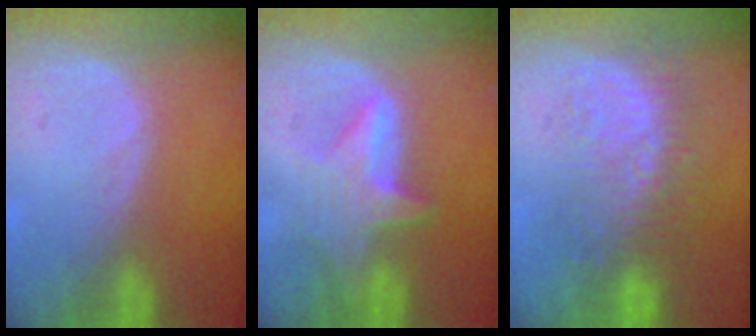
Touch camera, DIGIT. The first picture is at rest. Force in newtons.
{"total": 6.2, "press": 6.0, "slide": 1.3}
{"total": 9.1, "press": 8.5, "slide": 3.2}